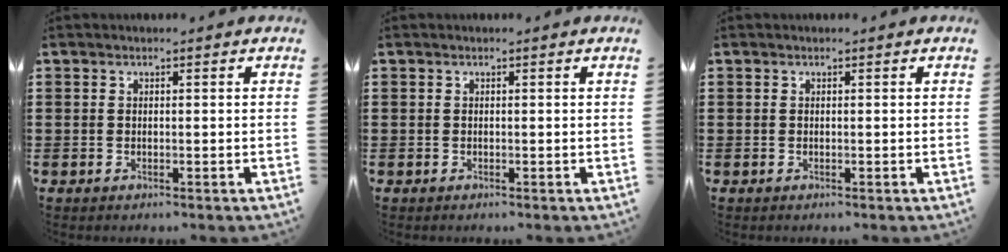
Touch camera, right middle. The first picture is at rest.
{"total": 0.0}
{"total": 0.0}